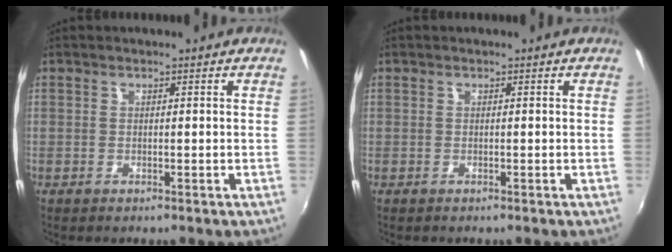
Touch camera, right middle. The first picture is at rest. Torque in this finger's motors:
{"motor_torque": [-0.37, 0.01, 0.05, 0.00]}